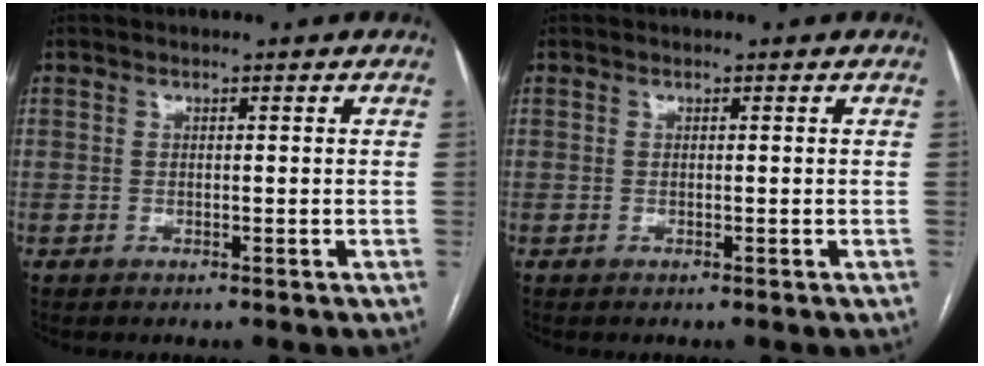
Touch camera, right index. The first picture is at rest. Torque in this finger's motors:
{"motor_torque": [0.00, 0.00, 0.00, 0.00]}